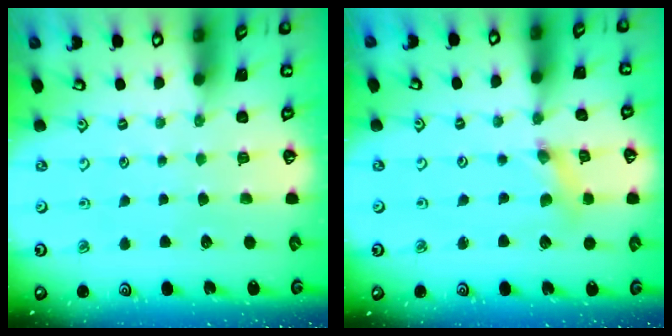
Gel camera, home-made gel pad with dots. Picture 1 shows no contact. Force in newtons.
{"total": 2.5, "press": 2.5, "slide": 0.3}